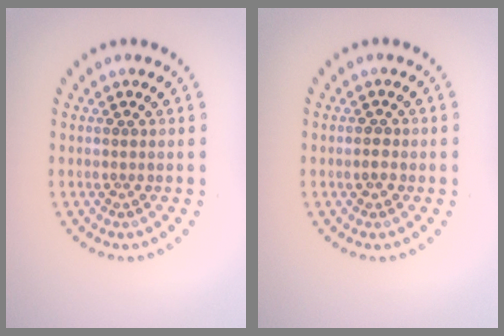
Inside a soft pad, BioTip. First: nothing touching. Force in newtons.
{"total": 1.2, "press": 1.0, "slide": 0.6}